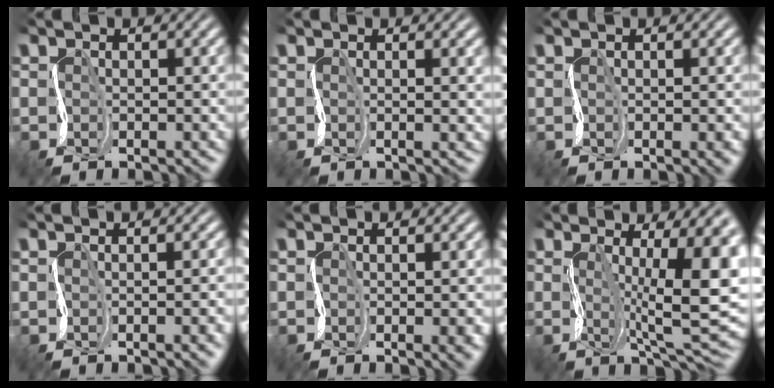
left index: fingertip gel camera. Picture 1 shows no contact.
{"total": 2.2, "force": [0.7, 1.0, 1.8], "torque": [-0.006, 0.009, 0.008]}
{"total": 2.3, "force": [0.0, 0.8, 2.1], "torque": [-0.017, 0.002, 0.004]}
{"total": 4.8, "force": [-0.2, 2.3, 4.2], "torque": [-0.019, 0.013, 0.001]}
{"total": 3.6, "force": [-0.1, 1.5, 3.3], "torque": [-0.019, 0.001, 0.001]}
{"total": 11.8, "force": [1.4, 3.3, 11.2], "torque": [-0.167, -0.001, 0.029]}